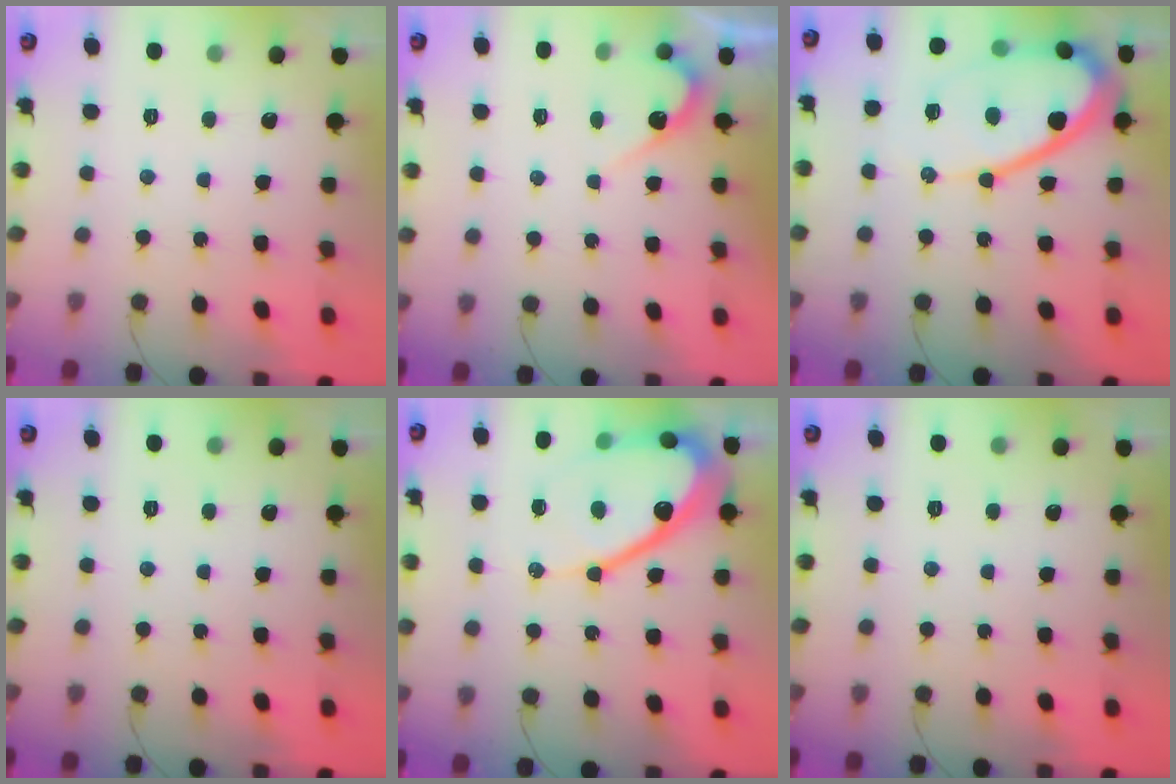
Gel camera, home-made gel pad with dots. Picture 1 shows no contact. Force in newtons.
{"total": 4.8, "press": 4.8, "slide": 0.2}
{"total": 14.4, "press": 14.4, "slide": 1.6}
{"total": 0.0}
{"total": 17.4, "press": 17.3, "slide": 1.4}
{"total": 0.0}